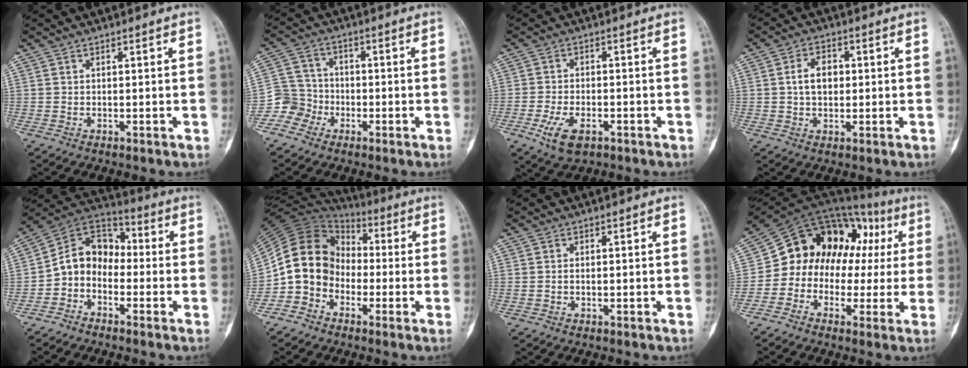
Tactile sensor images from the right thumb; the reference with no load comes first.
{"total": 6.2, "force": [-3.4, 5.2, 0.1], "torque": [0.030, 0.029, -0.077]}
{"total": 6.6, "force": [-3.0, 3.5, 4.7], "torque": [-0.094, 0.007, -0.049]}
{"total": 5.5, "force": [0.4, 3.8, 4.0], "torque": [-0.060, 0.009, 0.005]}
{"total": 9.9, "force": [-2.6, 7.7, 5.6], "torque": [-0.078, 0.061, -0.066]}
{"total": 12.7, "force": [-2.8, 10.7, 6.2], "torque": [-0.100, 0.052, -0.064]}
{"total": 0.0}
{"total": 17.4, "force": [0.8, 13.8, 10.6], "torque": [-0.107, 0.083, 0.011]}